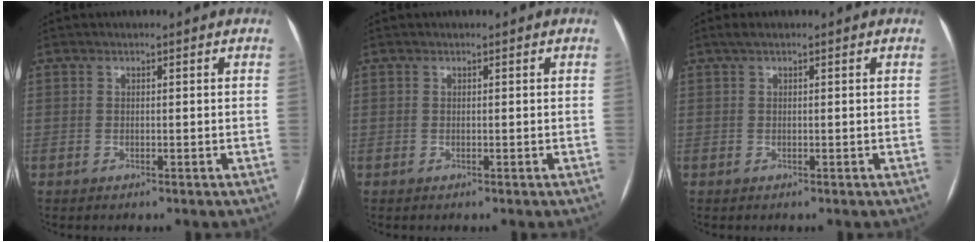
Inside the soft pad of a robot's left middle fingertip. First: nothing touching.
{"total": 0.0}
{"total": 1.1, "force": [0.7, 0.2, 0.8], "torque": [-0.020, 0.018, 0.013]}